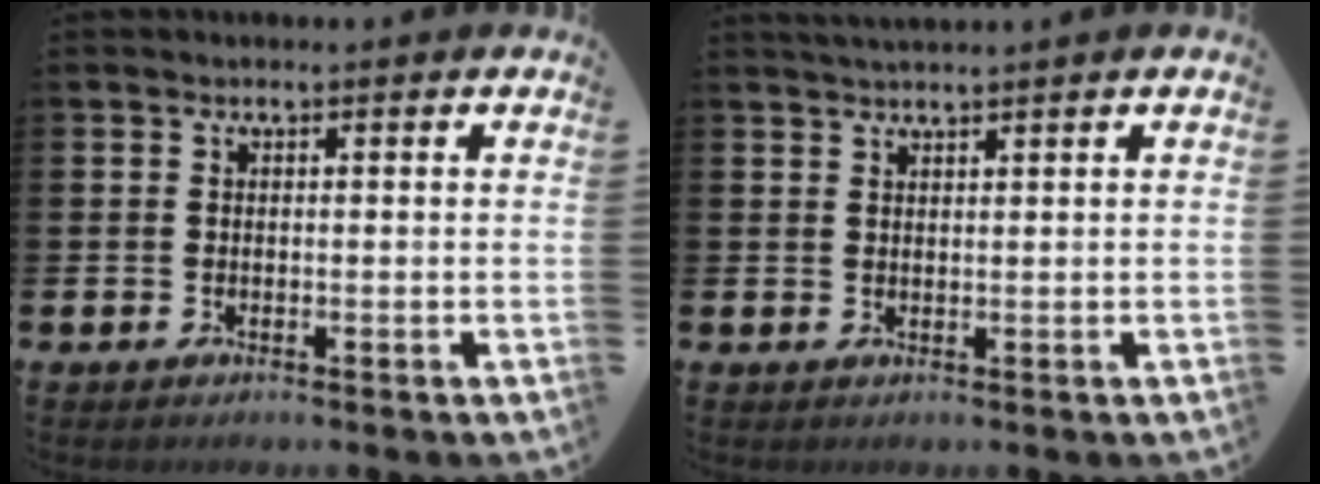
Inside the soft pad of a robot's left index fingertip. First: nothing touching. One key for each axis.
{"total": 1.6, "fx": 1.5, "fy": -0.2, "fz": 0.2, "tx": -0.006, "ty": -0.002, "tz": 0.029}